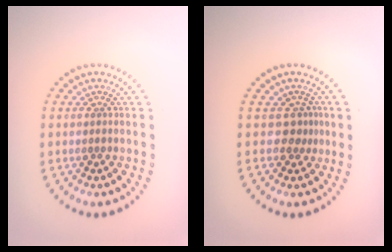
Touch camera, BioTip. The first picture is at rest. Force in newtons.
{"total": 1.8, "press": 1.3, "slide": 1.3}